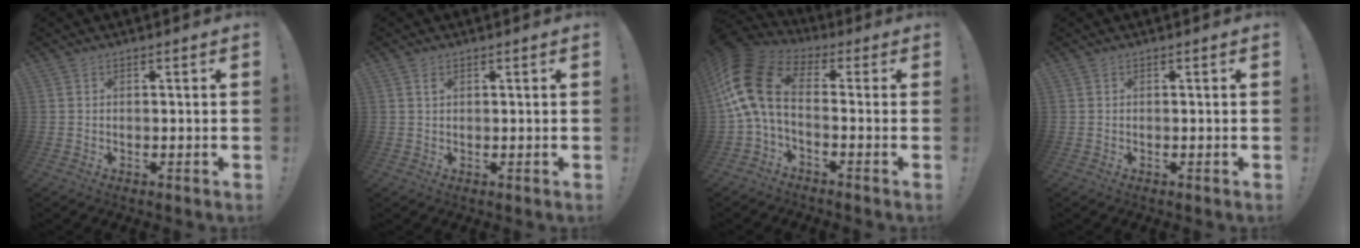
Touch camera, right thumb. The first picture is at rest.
{"total": 1.1, "force": [0.6, 0.6, 0.6], "torque": [-0.012, 0.002, 0.012]}
{"total": 15.8, "force": [1.8, 9.5, 12.5], "torque": [-0.258, 0.002, 0.039]}
{"total": 0.0}